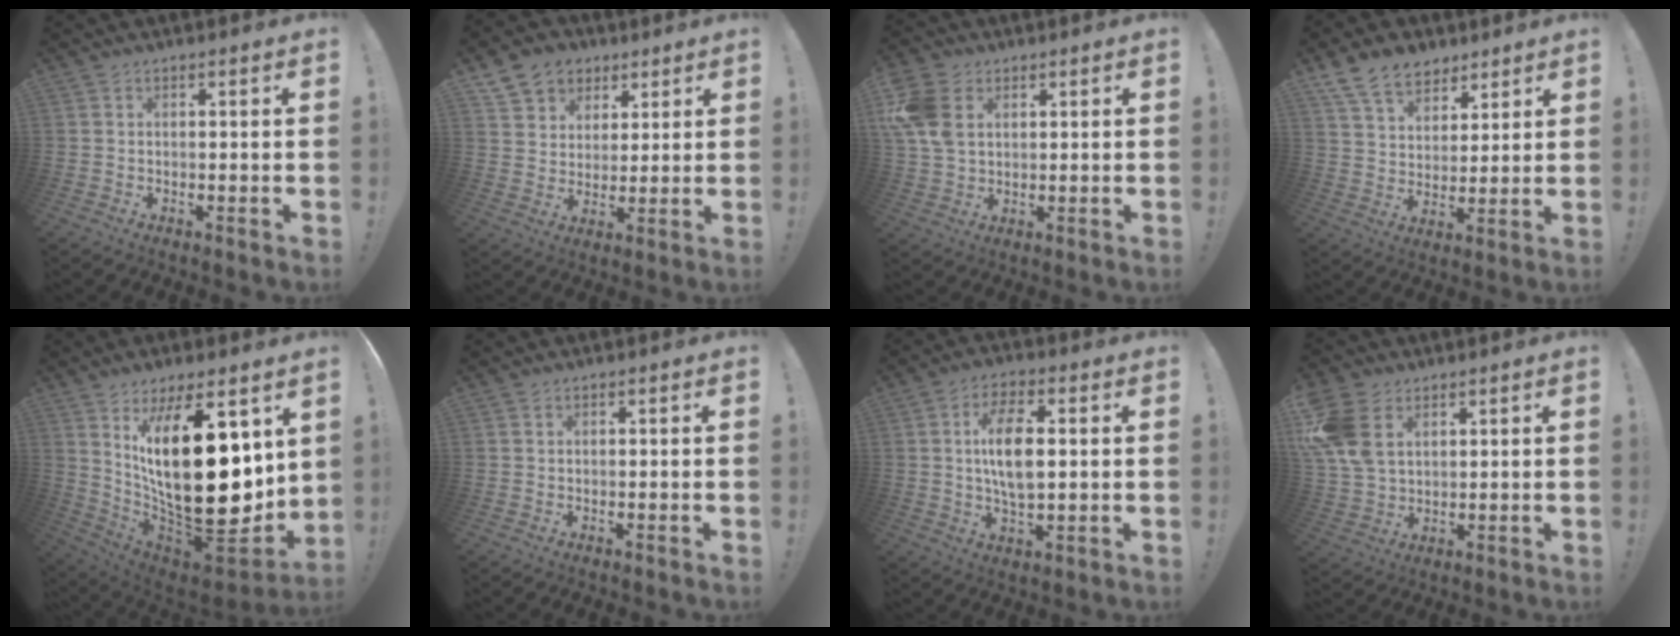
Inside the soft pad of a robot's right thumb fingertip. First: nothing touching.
{"total": 10.1, "force": [5.2, 8.3, 2.7], "torque": [-0.036, -0.029, 0.105]}
{"total": 12.3, "force": [3.6, 9.0, 7.6], "torque": [-0.155, -0.001, 0.073]}
{"total": 12.3, "force": [8.3, 8.0, 4.1], "torque": [-0.070, -0.055, 0.163]}
{"total": 30.7, "force": [5.6, 12.6, 27.4], "torque": [-0.502, -0.063, 0.102]}
{"total": 0.0}
{"total": 11.2, "force": [1.4, 5.3, 9.7], "torque": [-0.167, -0.003, 0.020]}
{"total": 13.1, "force": [4.7, 9.2, 8.0], "torque": [-0.163, -0.011, 0.094]}